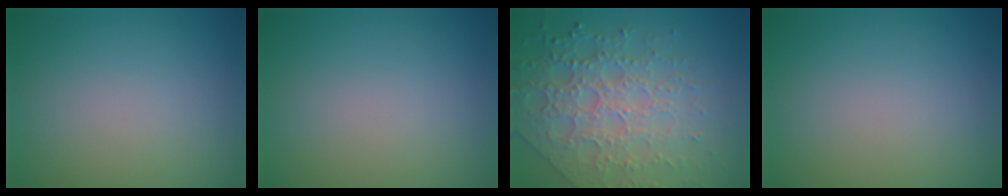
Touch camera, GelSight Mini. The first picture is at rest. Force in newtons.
{"total": 0.0}
{"total": 7.4, "press": 5.4, "slide": 5.1}
{"total": 0.0}